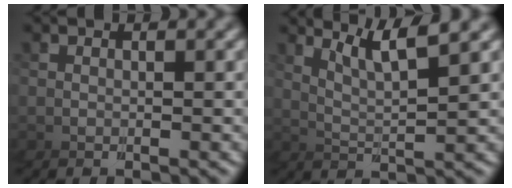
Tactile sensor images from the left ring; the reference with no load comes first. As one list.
[{"total": 6.0, "force": [4.8, -3.1, -1.8], "torque": [-0.009, 0.031, 0.065]}]